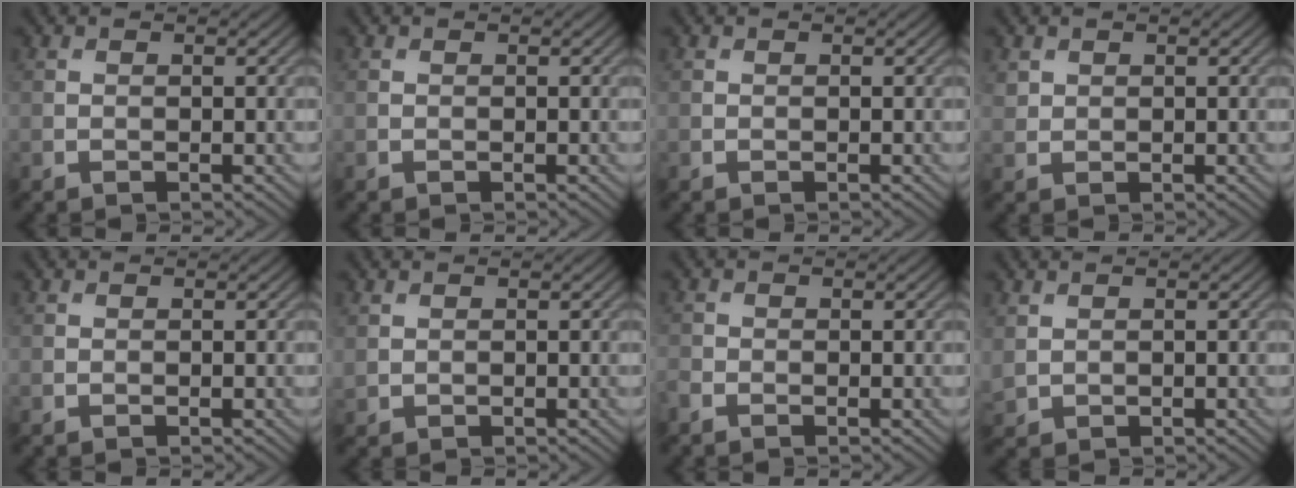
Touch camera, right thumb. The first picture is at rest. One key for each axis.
{"total": 0.0}
{"total": 0.0}
{"total": 1.1, "fx": 0.7, "fy": 0.7, "fz": 0.2, "tx": -0.008, "ty": -0.001, "tz": 0.019}
{"total": 0.0}
{"total": 0.6, "fx": 0.5, "fy": 0.4, "fz": 0.2, "tx": -0.010, "ty": -0.002, "tz": 0.015}
{"total": 1.3, "fx": -1.1, "fy": 0.5, "fz": 0.4, "tx": -0.013, "ty": -0.004, "tz": -0.027}
{"total": 1.2, "fx": 0.7, "fy": 0.9, "fz": 0.5, "tx": -0.020, "ty": -0.001, "tz": 0.022}